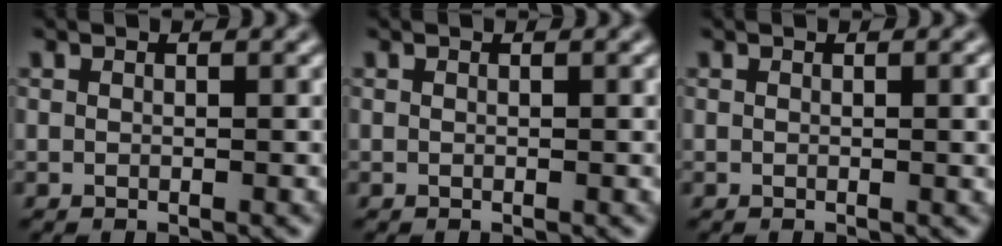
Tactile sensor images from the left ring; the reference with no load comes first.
{"total": 0.0}
{"total": 1.5, "force": [0.1, 0.4, 1.4], "torque": [-0.016, 0.002, 0.000]}